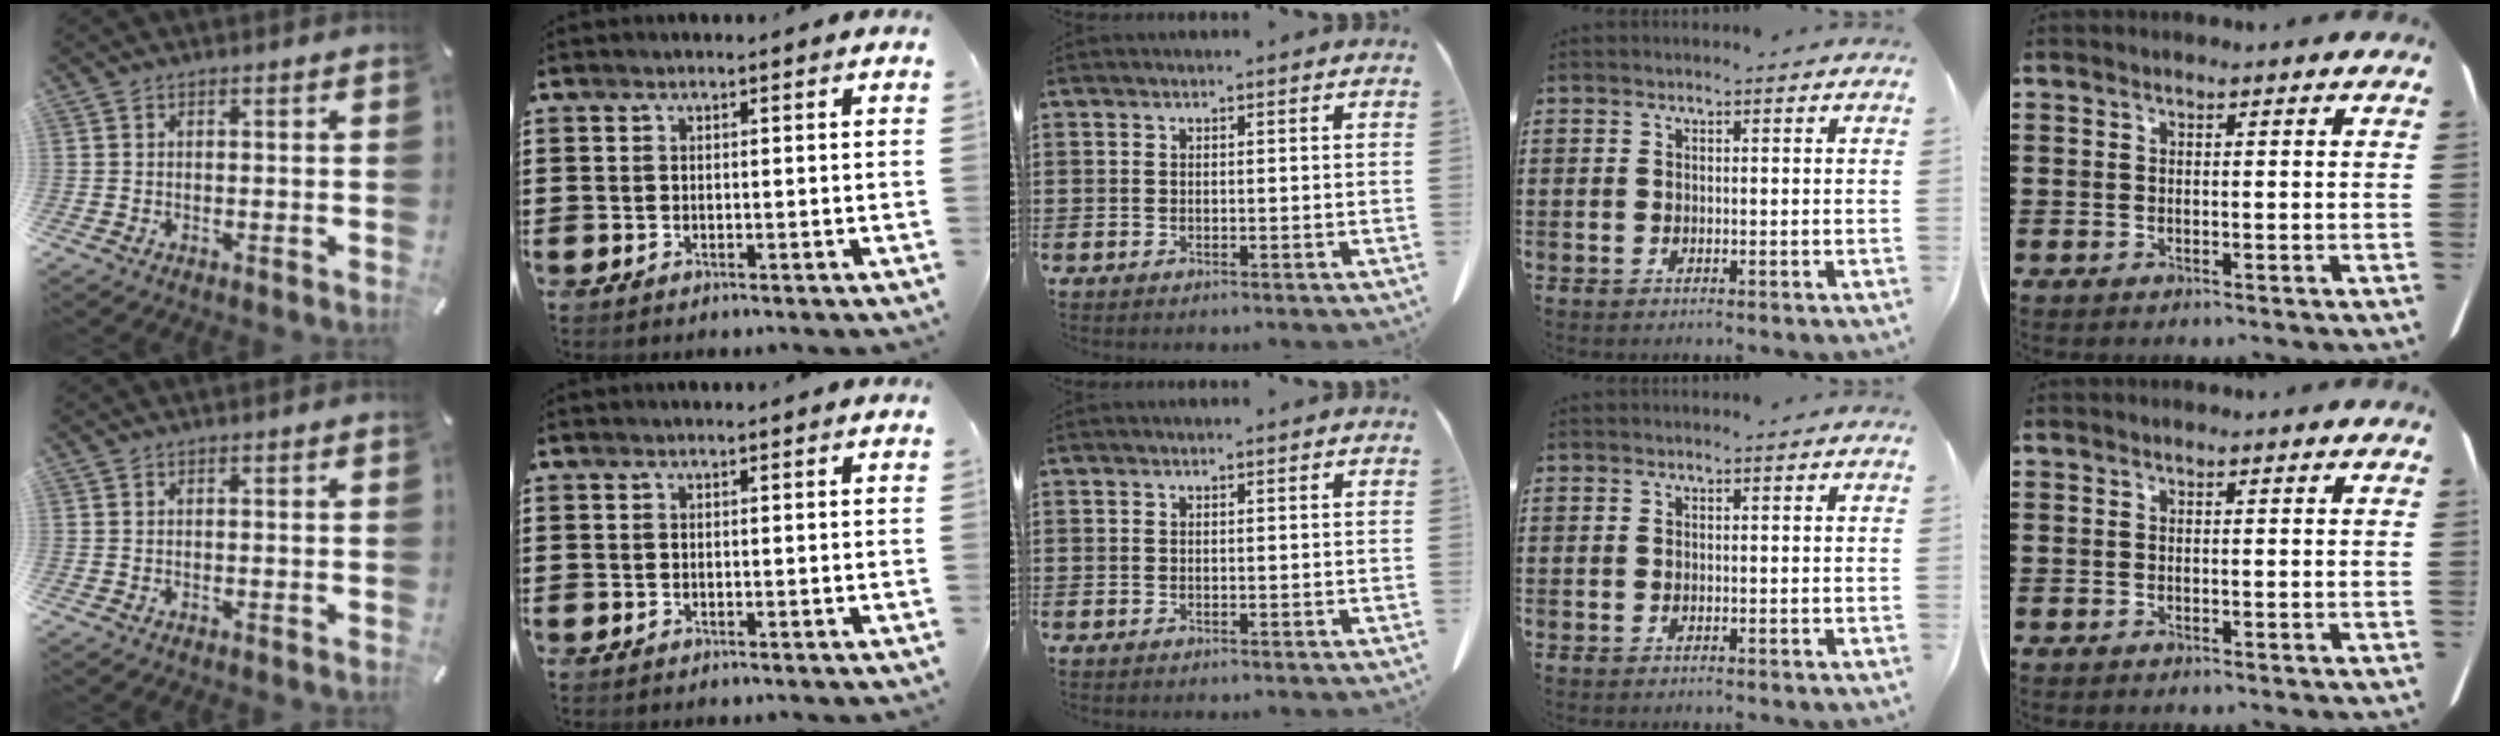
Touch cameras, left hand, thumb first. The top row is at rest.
{}